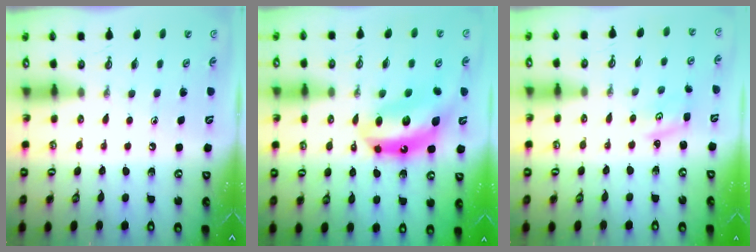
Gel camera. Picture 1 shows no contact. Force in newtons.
{"total": 13.1, "press": 13.1, "slide": 1.1}
{"total": 2.1, "press": 2.1, "slide": 0.3}